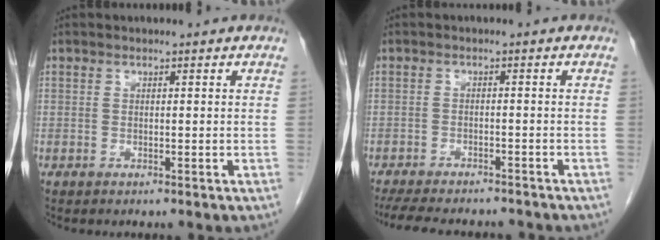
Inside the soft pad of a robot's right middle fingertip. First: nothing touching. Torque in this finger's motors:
{"motor_torque": [1.07, -1.07, 0.10, 0.04]}